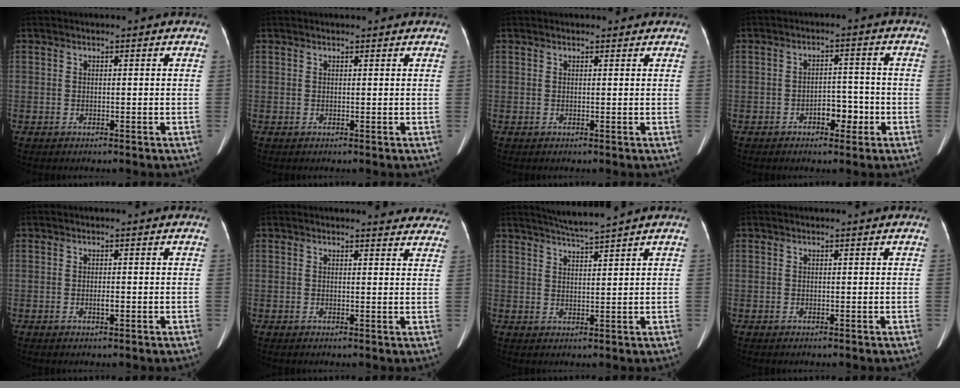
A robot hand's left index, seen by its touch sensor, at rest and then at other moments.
{"total": 1.9, "force": [1.7, 0.6, 0.7], "torque": [-0.009, 0.019, 0.016]}
{"total": 1.6, "force": [1.4, 0.8, 0.3], "torque": [0.000, 0.011, 0.011]}
{"total": 4.1, "force": [-2.0, 2.2, 2.9], "torque": [-0.038, 0.011, -0.028]}
{"total": 0.9, "force": [-0.3, 0.2, 0.9], "torque": [-0.018, 0.000, -0.004]}
{"total": 8.9, "force": [8.5, 2.2, 1.5], "torque": [0.015, -0.016, 0.062]}
{"total": 4.6, "force": [4.2, -1.4, 1.5], "torque": [-0.028, 0.002, 0.077]}
{"total": 0.0}